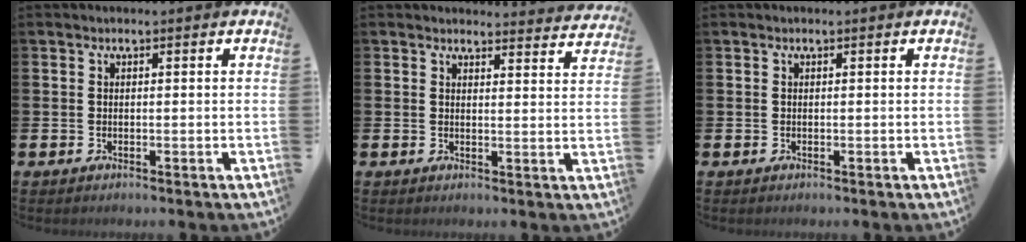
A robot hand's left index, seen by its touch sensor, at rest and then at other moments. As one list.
[{"total": 3.1, "force": [3.1, 0.2, 0.0], "torque": [0.003, -0.024, 0.054]}, {"total": 0.0}]